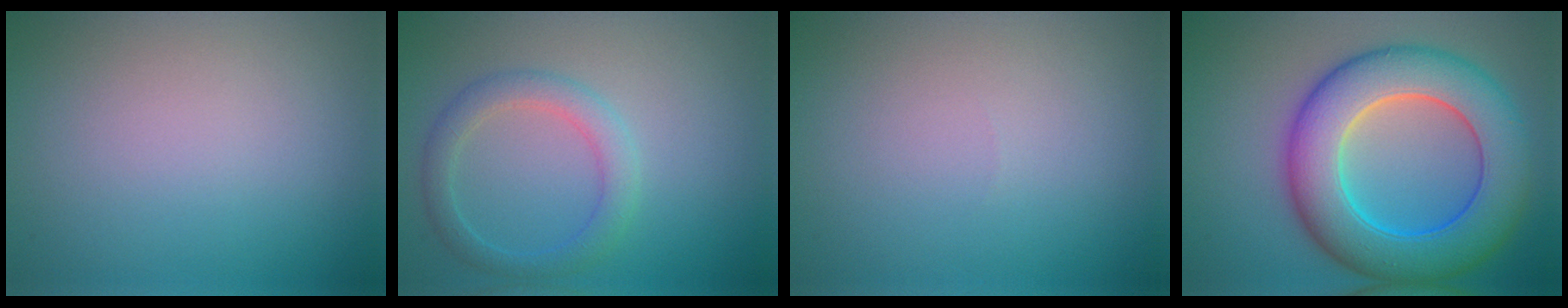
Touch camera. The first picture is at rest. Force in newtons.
{"total": 2.7, "press": 2.7, "slide": 0.1}
{"total": 0.0}
{"total": 10.7, "press": 10.7, "slide": 0.4}